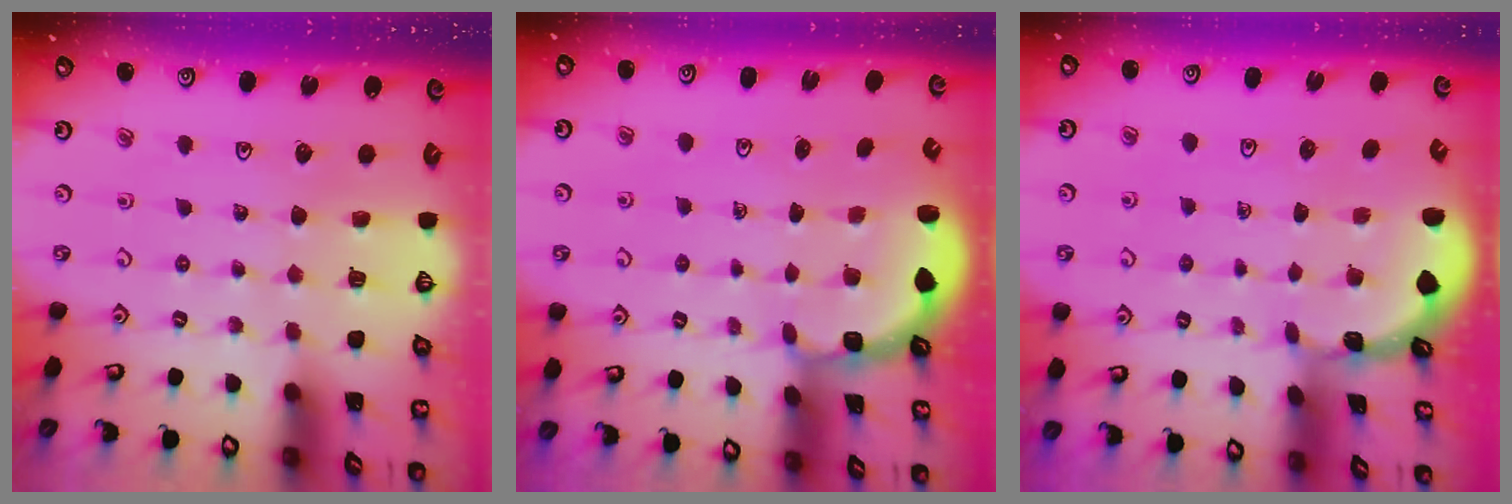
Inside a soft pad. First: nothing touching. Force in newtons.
{"total": 2.5, "press": 1.9, "slide": 1.6}
{"total": 0.7, "press": 0.6, "slide": 0.2}